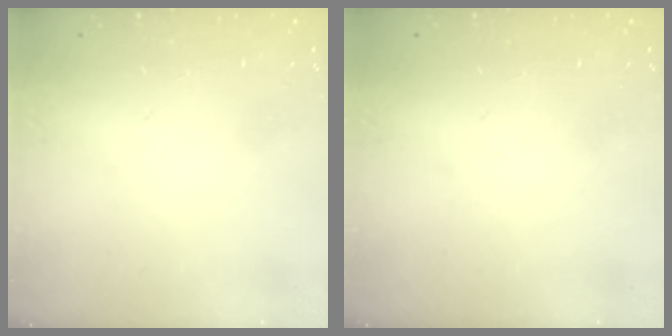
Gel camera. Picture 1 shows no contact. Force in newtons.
{"total": 0.0}